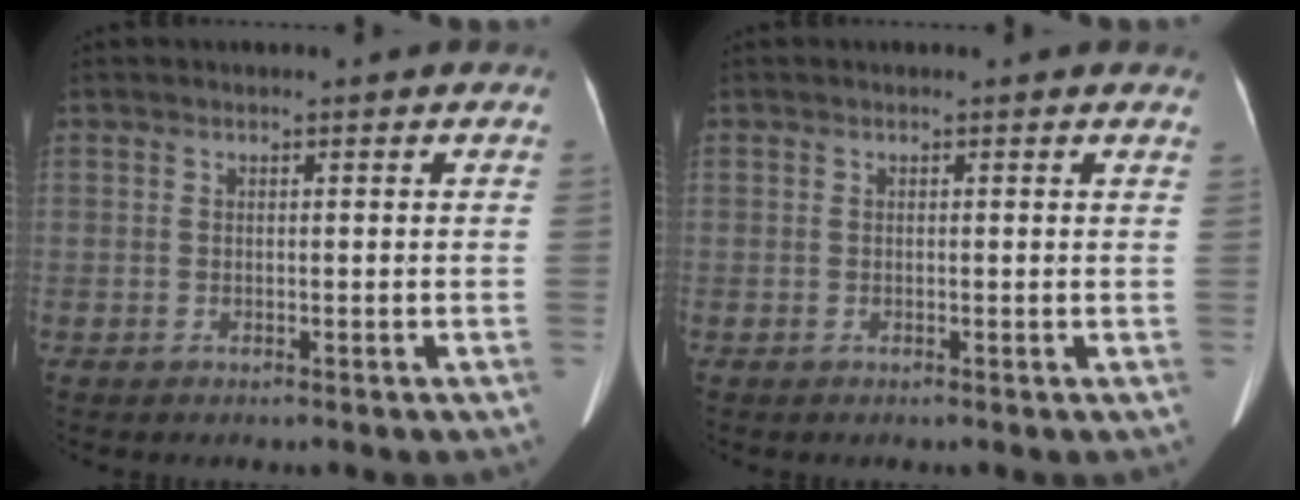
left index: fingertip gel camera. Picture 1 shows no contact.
{"total": 2.4, "force": [2.3, 0.3, 0.6], "torque": [-0.007, -0.004, 0.009]}